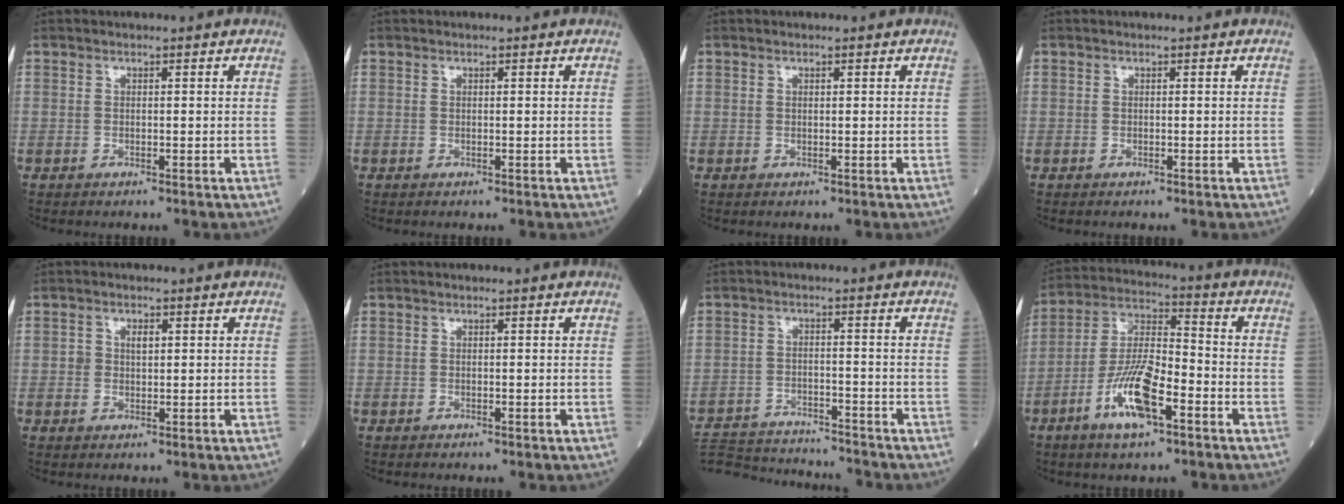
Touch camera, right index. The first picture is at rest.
{"total": 0.0}
{"total": 0.0}
{"total": 0.0}
{"total": 2.0, "force": [0.5, 1.3, 1.4], "torque": [-0.027, 0.005, 0.009]}
{"total": 0.0}
{"total": 15.8, "force": [-15.1, 2.2, 4.3], "torque": [-0.094, -0.001, -0.225]}
{"total": 11.4, "force": [-5.3, 2.8, 9.7], "torque": [-0.193, 0.000, -0.101]}